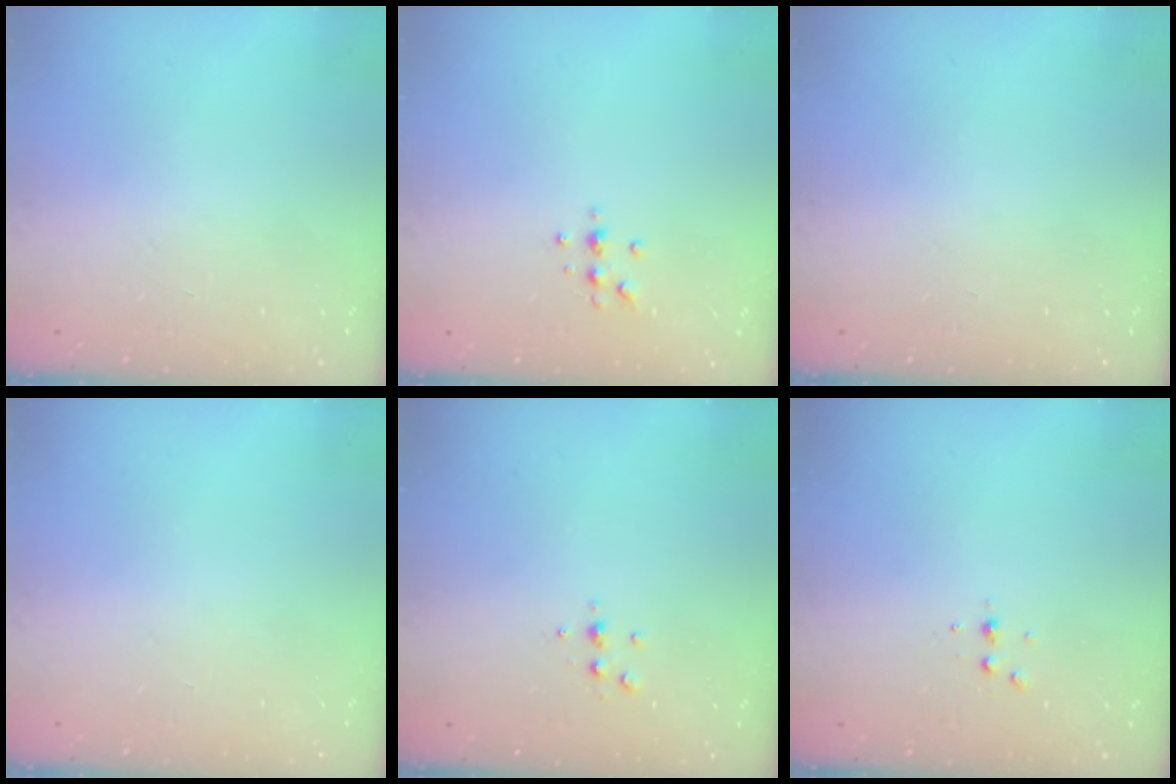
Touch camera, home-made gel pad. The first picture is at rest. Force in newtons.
{"total": 4.0, "press": 3.8, "slide": 1.2}
{"total": 0.0}
{"total": 0.0}
{"total": 5.3, "press": 5.2, "slide": 1.0}
{"total": 3.5, "press": 3.5, "slide": 0.5}